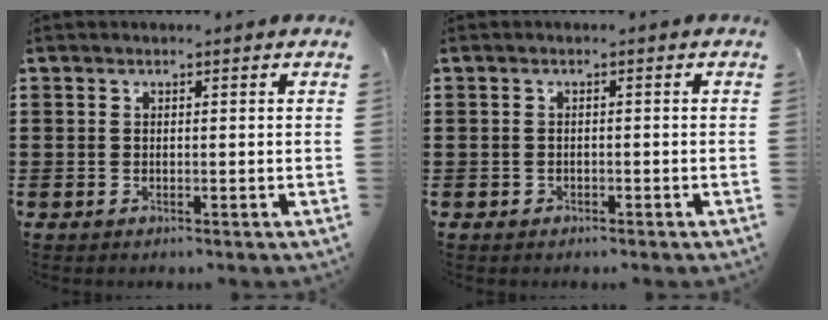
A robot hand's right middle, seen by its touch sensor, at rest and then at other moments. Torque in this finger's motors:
{"motor_torque": [0.15, 0.35, -0.02, -0.01]}